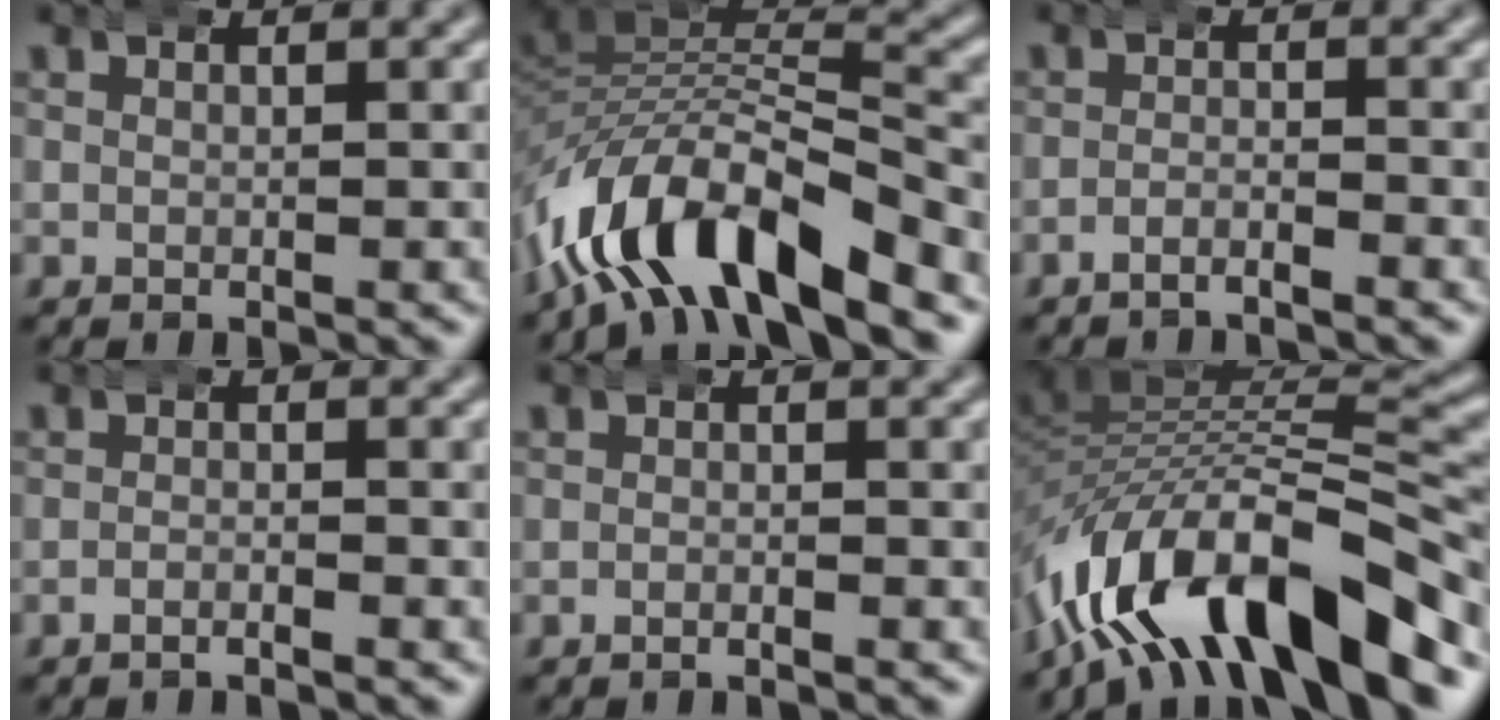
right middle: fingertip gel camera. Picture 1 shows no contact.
{"total": 11.3, "force": [-5.6, 6.5, 7.3], "torque": [-0.151, -0.039, -0.077]}
{"total": 2.5, "force": [-2.5, -0.1, 0.6], "torque": [-0.007, -0.006, -0.043]}
{"total": 1.4, "force": [-1.3, -0.2, 0.3], "torque": [-0.002, 0.000, -0.028]}
{"total": 0.7, "force": [-0.7, -0.1, 0.1], "torque": [0.003, 0.002, -0.017]}
{"total": 13.8, "force": [-7.1, 7.2, 9.4], "torque": [-0.171, -0.032, -0.097]}